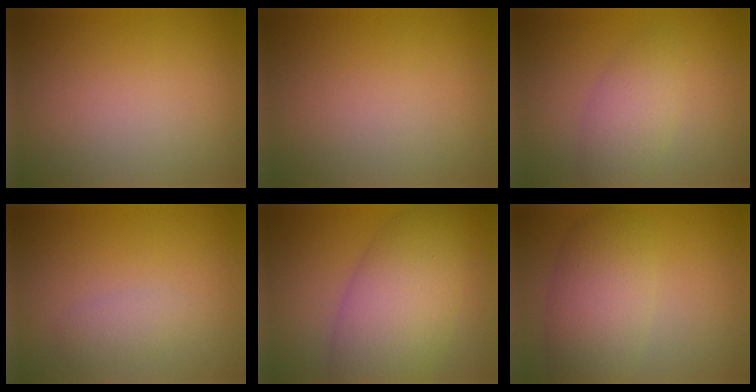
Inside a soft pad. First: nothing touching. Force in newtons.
{"total": 0.0}
{"total": 3.3, "press": 3.3, "slide": 0.1}
{"total": 1.5, "press": 1.5, "slide": 0.1}
{"total": 8.4, "press": 8.4, "slide": 0.2}
{"total": 5.8, "press": 5.8, "slide": 0.2}